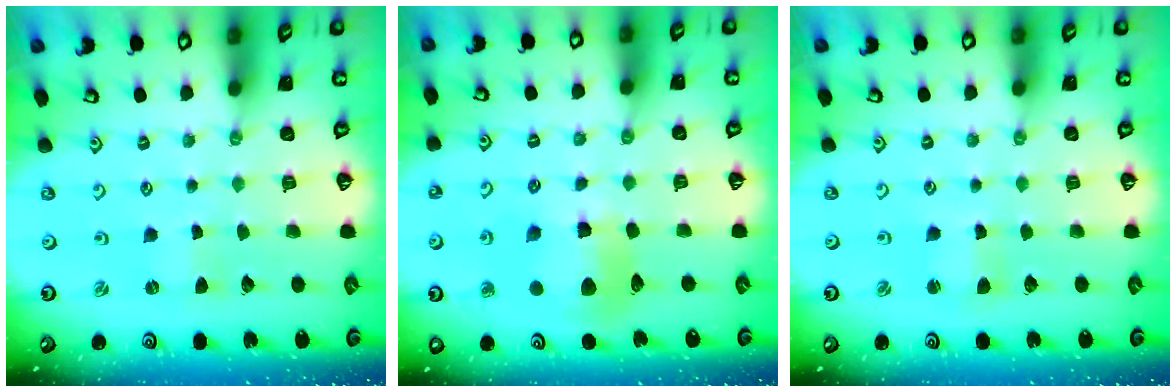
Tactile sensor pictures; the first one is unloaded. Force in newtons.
{"total": 11.2, "press": 11.1, "slide": 1.6}
{"total": 2.6, "press": 2.5, "slide": 0.3}